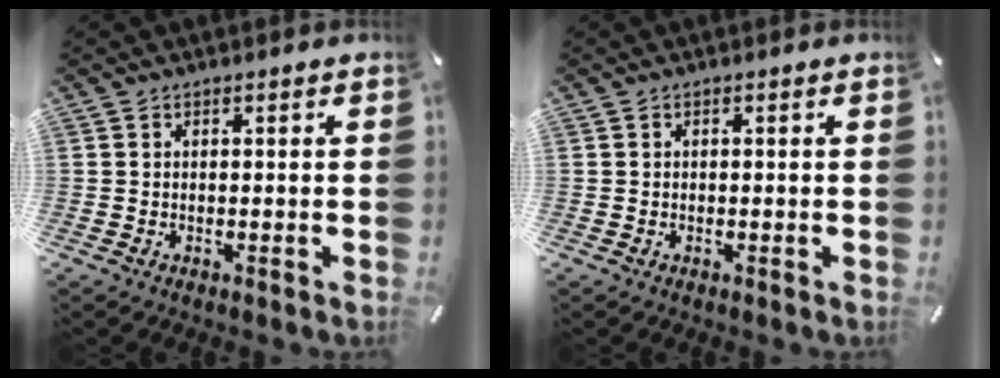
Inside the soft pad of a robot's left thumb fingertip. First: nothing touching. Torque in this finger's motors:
{"motor_torque": [-0.01, -0.01, -0.02, 0.03, 0.00]}